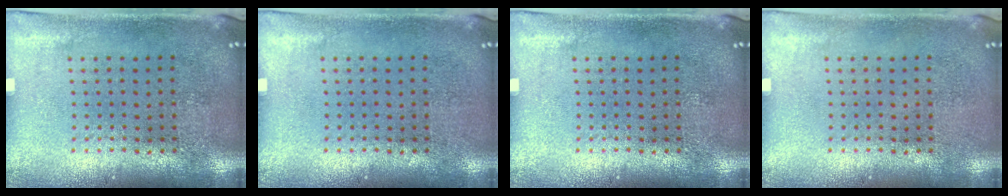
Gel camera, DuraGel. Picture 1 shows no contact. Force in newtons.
{"total": 0.0}
{"total": 0.0}
{"total": 0.0}